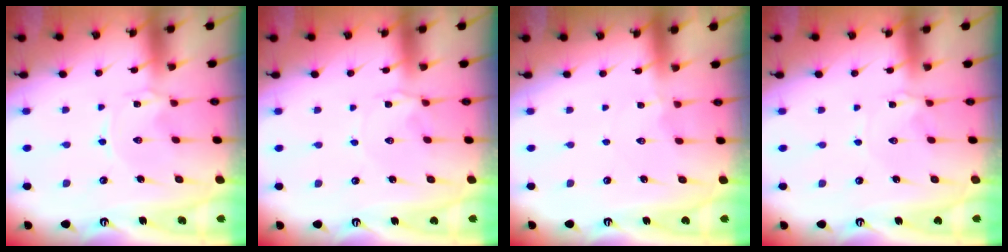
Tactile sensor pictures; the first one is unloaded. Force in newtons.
{"total": 2.7, "press": 2.6, "slide": 0.4}
{"total": 2.3, "press": 2.2, "slide": 0.5}
{"total": 2.7, "press": 2.7, "slide": 0.5}